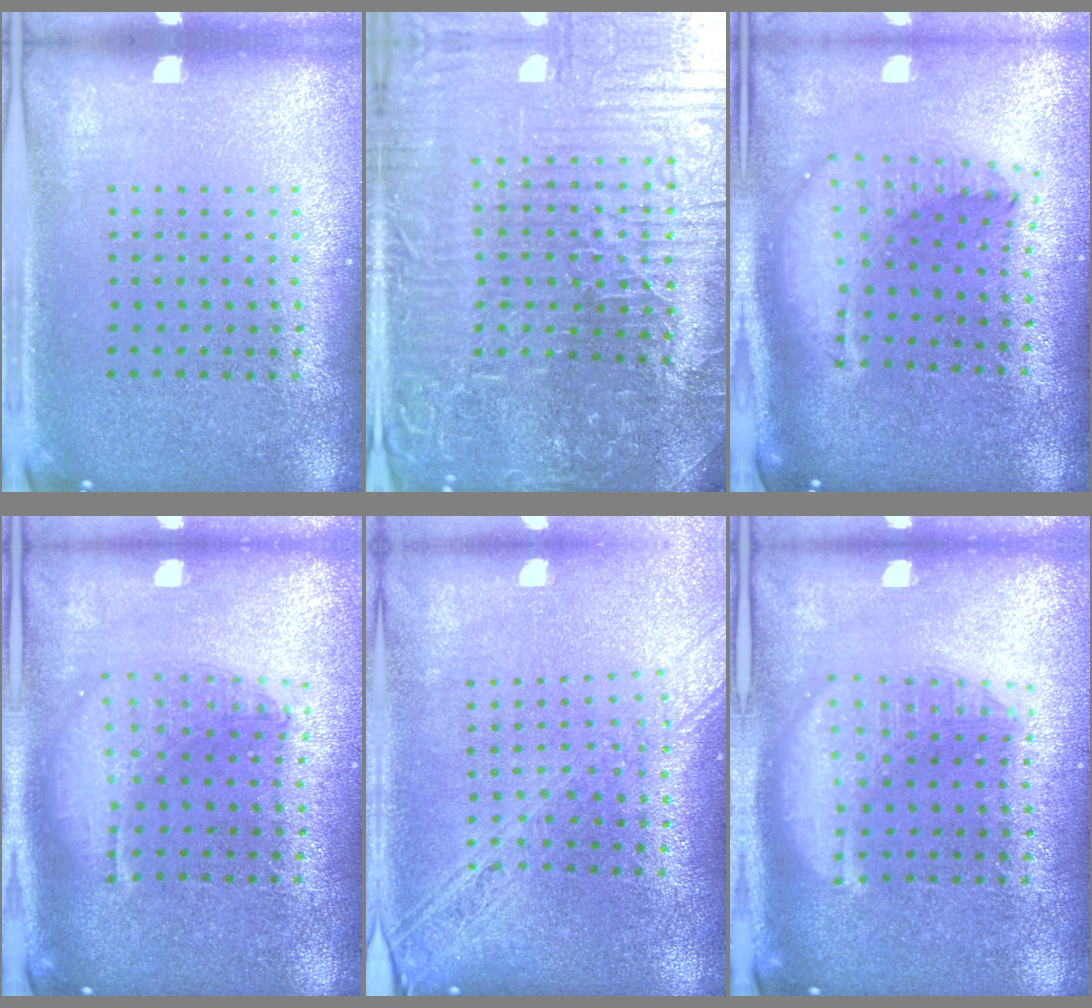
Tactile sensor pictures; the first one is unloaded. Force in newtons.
{"total": 5.9, "press": 5.7, "slide": 1.8}
{"total": 2.2, "press": 1.7, "slide": 1.4}
{"total": 1.6, "press": 1.4, "slide": 0.7}
{"total": 2.1, "press": 1.8, "slide": 1.1}
{"total": 2.8, "press": 2.8, "slide": 0.3}